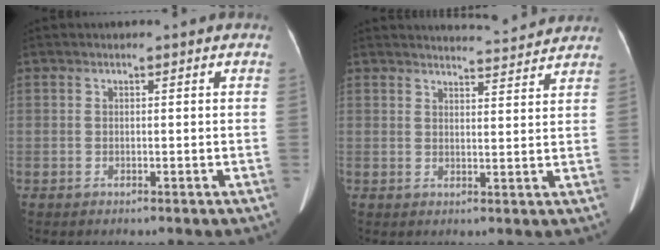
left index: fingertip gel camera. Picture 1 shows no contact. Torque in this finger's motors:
{"motor_torque": [0.64, -1.00, -0.03, 0.00]}